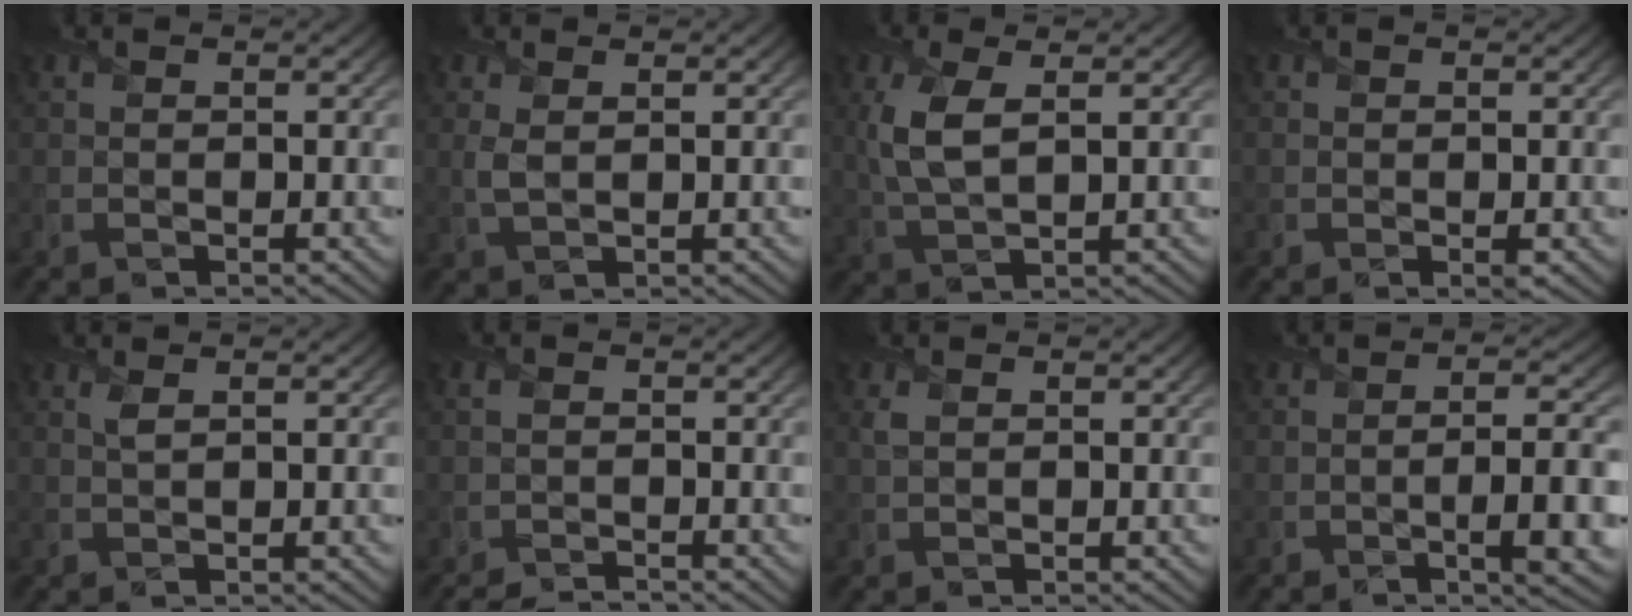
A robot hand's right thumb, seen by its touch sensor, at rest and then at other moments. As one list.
[{"total": 1.7, "force": [0.6, 0.6, 1.4], "torque": [-0.039, -0.001, 0.016]}, {"total": 5.8, "force": [1.4, 2.3, 5.1], "torque": [-0.128, 0.002, 0.031]}, {"total": 1.3, "force": [-0.3, 0.8, 0.9], "torque": [-0.014, -0.007, -0.003]}, {"total": 1.2, "force": [0.7, 0.2, 0.9], "torque": [-0.024, 0.001, 0.014]}, {"total": 2.0, "force": [-1.8, 0.4, 0.9], "torque": [-0.016, -0.010, -0.041]}, {"total": 1.0, "force": [0.5, 0.5, 0.7], "torque": [-0.021, -0.001, 0.014]}, {"total": 6.9, "force": [-1.9, 2.1, 6.3], "torque": [-0.096, -0.009, -0.026]}]